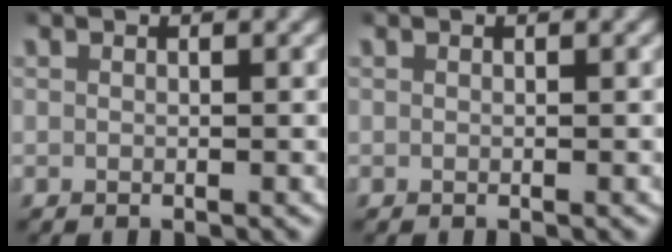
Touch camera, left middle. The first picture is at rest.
{"total": 0.0}